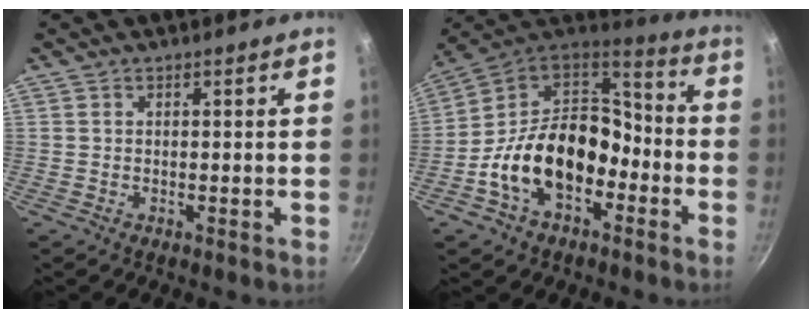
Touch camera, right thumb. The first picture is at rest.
{"total": 20.2, "force": [-5.7, 13.8, 13.6], "torque": [-0.204, 0.070, -0.106]}